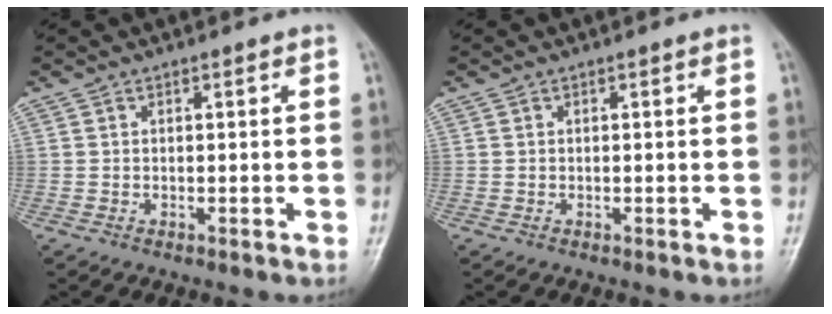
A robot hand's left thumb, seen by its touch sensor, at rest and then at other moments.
{"total": 0.0}